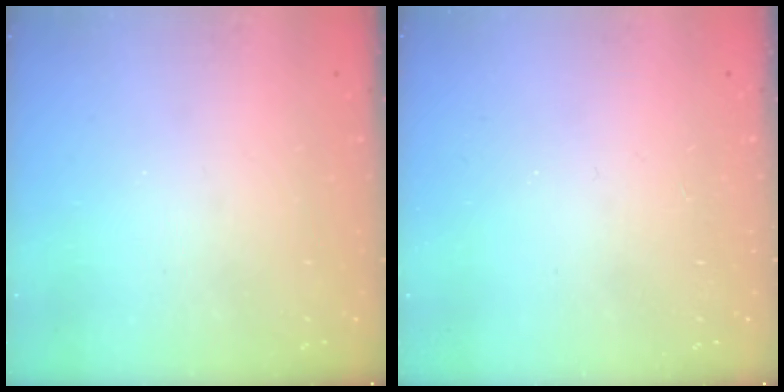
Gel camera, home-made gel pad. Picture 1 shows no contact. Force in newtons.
{"total": 0.0}